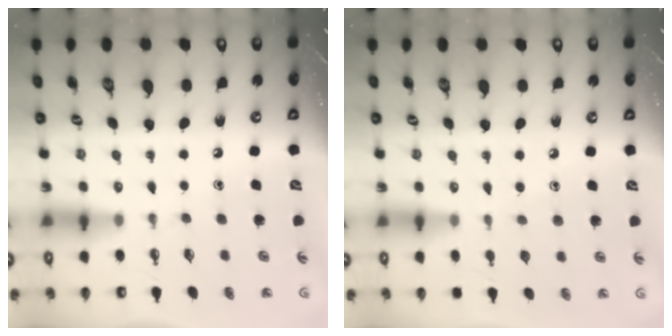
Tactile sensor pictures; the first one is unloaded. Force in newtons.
{"total": 4.2, "press": 4.2, "slide": 0.5}